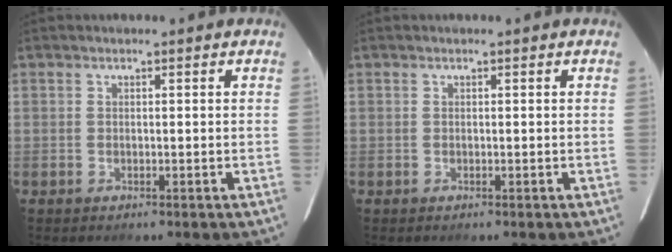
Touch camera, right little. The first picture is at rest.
{"total": 0.0}